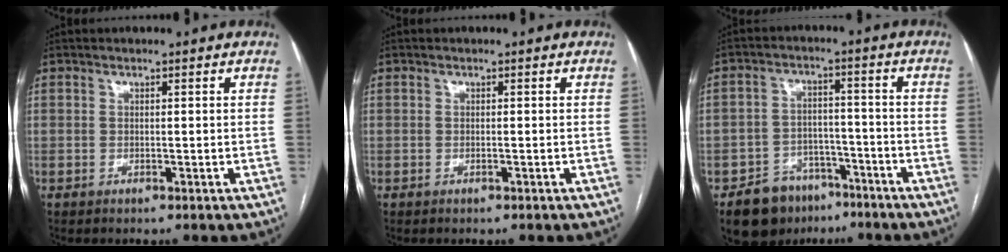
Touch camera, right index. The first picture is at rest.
{"total": 0.0}
{"total": 9.0, "force": [-6.2, 5.9, 2.7], "torque": [-0.042, 0.014, -0.093]}